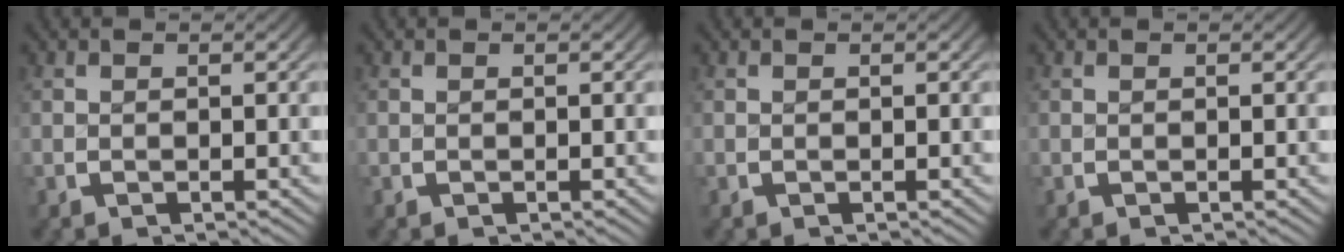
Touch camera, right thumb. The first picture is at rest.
{"total": 0.0}
{"total": 0.0}
{"total": 0.0}